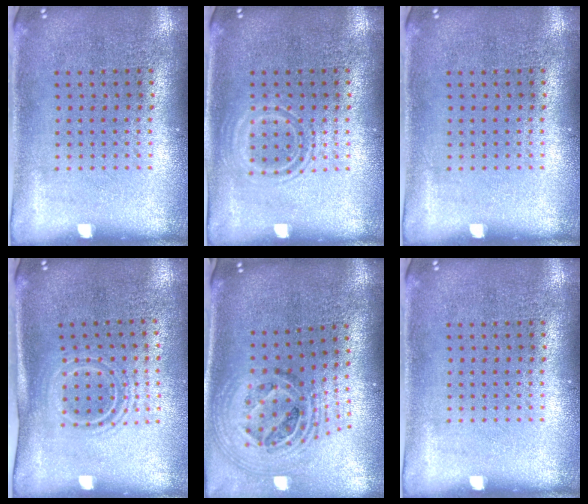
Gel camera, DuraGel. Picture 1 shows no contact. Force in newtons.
{"total": 1.0, "press": 0.9, "slide": 0.3}
{"total": 0.0}
{"total": 1.5, "press": 1.1, "slide": 1.0}
{"total": 1.9, "press": 1.5, "slide": 1.1}
{"total": 0.0}